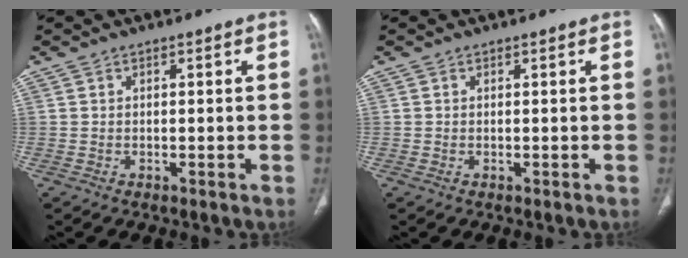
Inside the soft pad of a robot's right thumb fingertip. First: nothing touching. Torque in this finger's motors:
{"motor_torque": [0.07, 0.94, -0.35, 0.15, 0.03]}